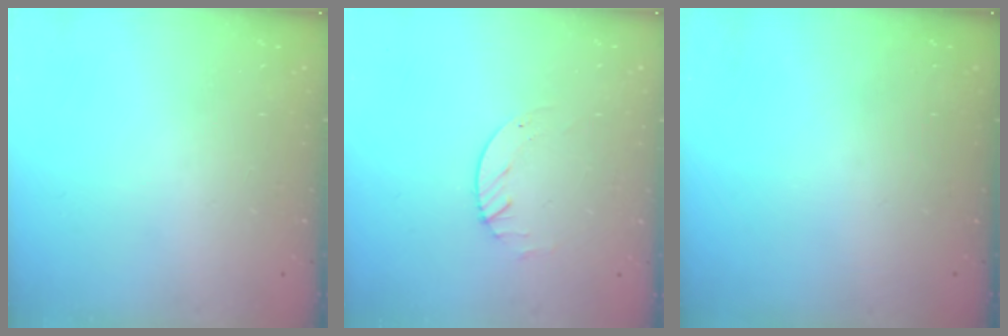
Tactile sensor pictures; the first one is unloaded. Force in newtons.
{"total": 1.7, "press": 1.7, "slide": 0.2}
{"total": 0.0}